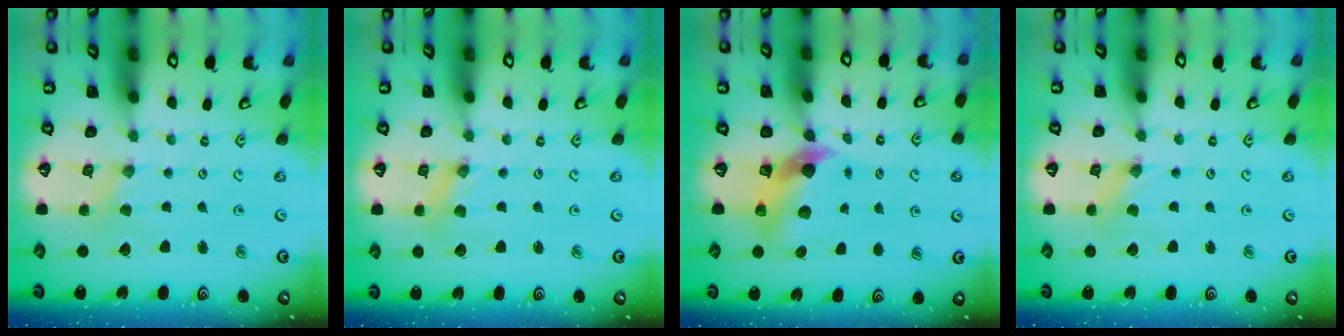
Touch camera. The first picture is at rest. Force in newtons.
{"total": 1.5, "press": 1.5, "slide": 0.0}
{"total": 6.9, "press": 6.8, "slide": 1.0}
{"total": 0.5, "press": 0.5, "slide": 0.1}